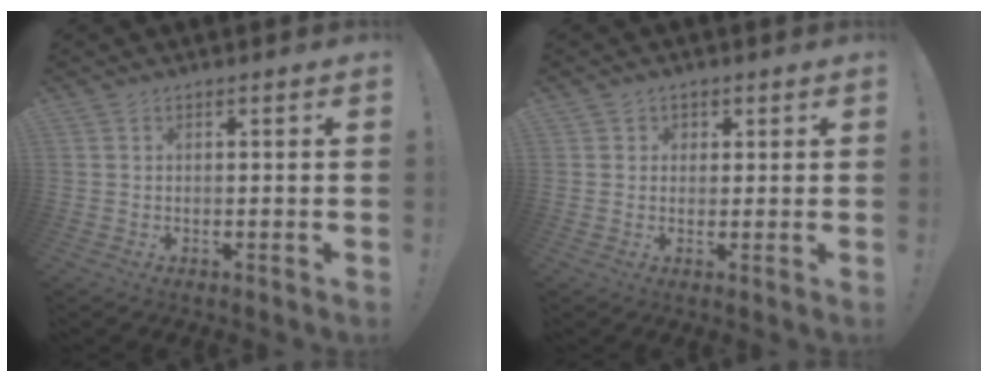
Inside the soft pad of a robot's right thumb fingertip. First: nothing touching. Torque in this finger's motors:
{"motor_torque": [0.04, -0.35, -0.18, 0.28, -0.02]}